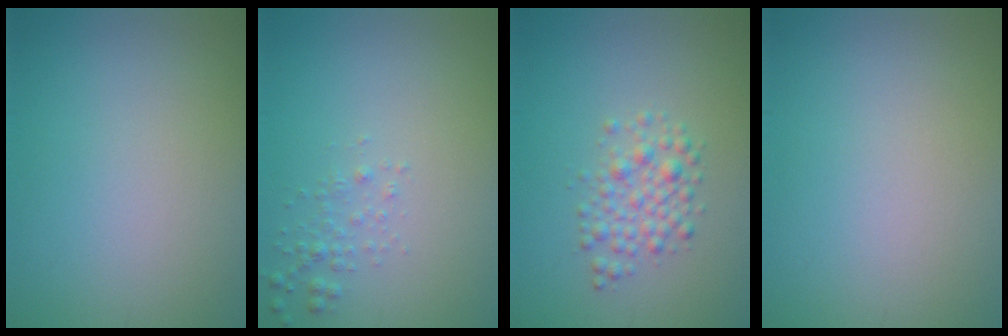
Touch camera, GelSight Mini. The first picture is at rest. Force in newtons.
{"total": 1.1, "press": 1.1, "slide": 0.1}
{"total": 2.6, "press": 2.6, "slide": 0.0}
{"total": 0.0}